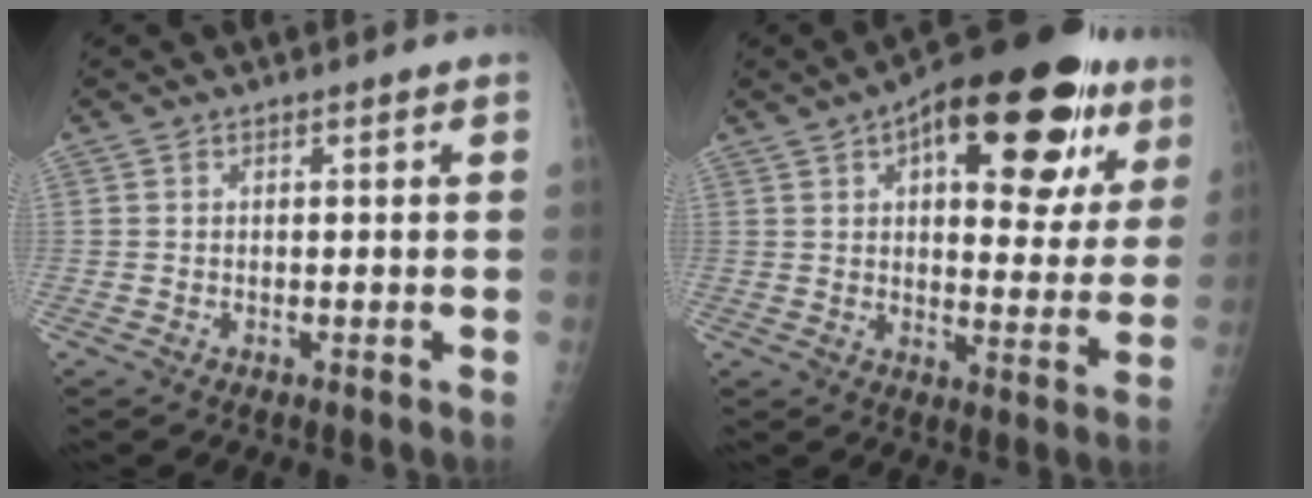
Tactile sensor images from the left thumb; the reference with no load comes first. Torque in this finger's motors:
{"motor_torque": [0.21, 0.96, 1.23, -1.27, 0.16]}